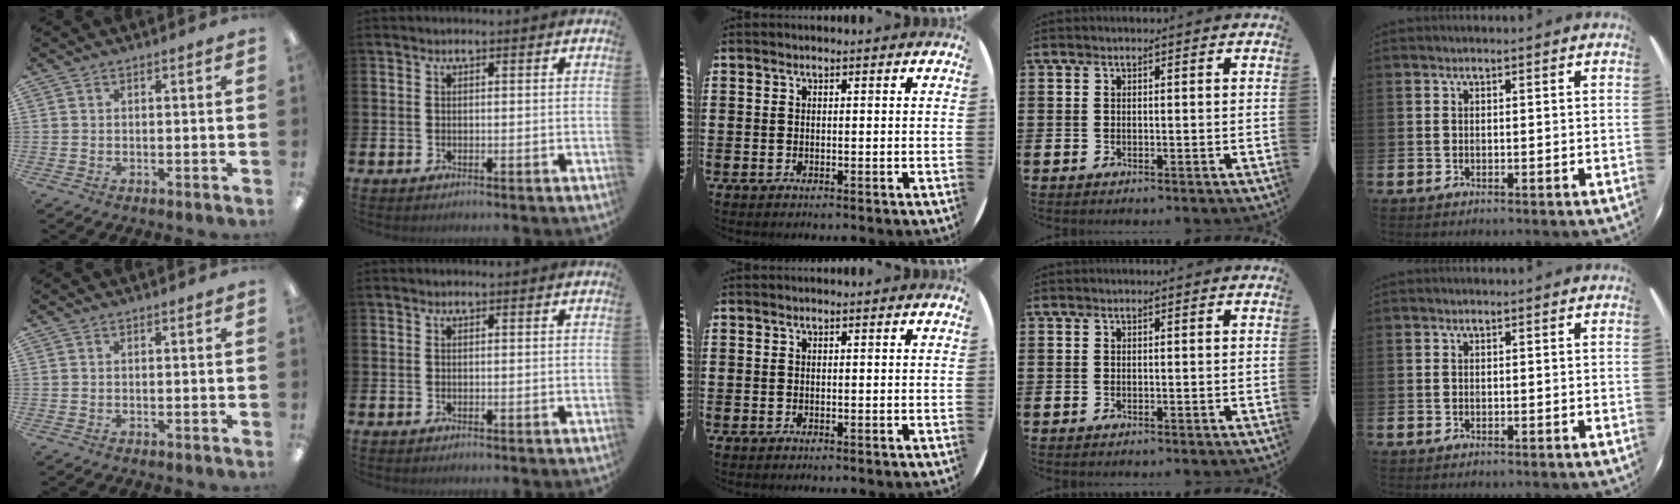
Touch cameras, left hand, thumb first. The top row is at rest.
{}